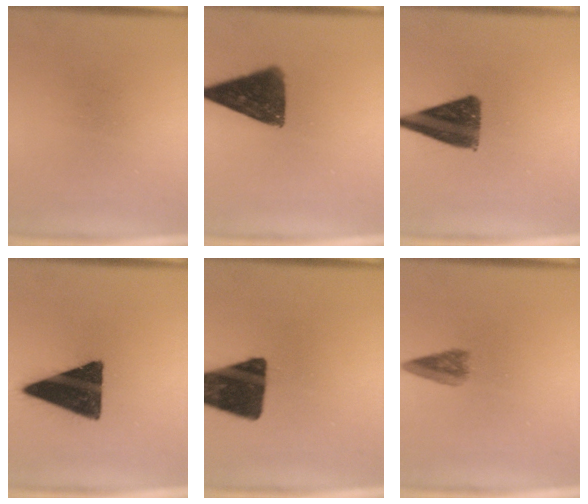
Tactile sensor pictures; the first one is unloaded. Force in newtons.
{"total": 11.7}
{"total": 11.2}
{"total": 16.1}
{"total": 16.5}
{"total": 3.0}